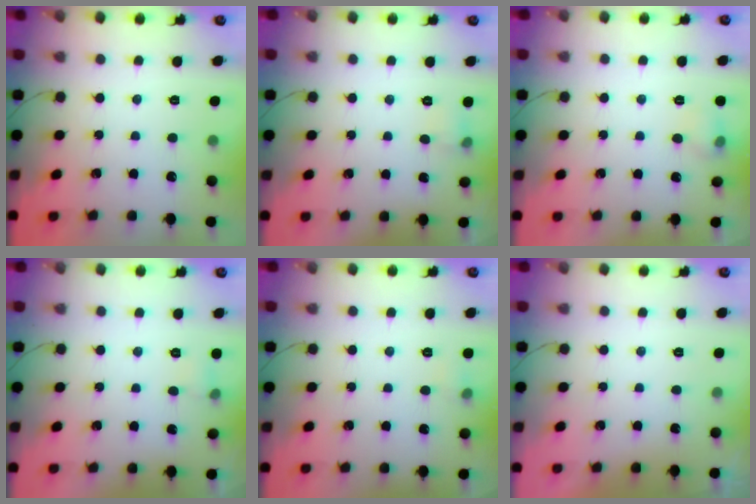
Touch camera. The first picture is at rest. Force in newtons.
{"total": 5.1, "press": 4.8, "slide": 1.7}
{"total": 5.9, "press": 5.6, "slide": 1.9}
{"total": 4.9, "press": 3.3, "slide": 3.6}
{"total": 4.0, "press": 3.8, "slide": 1.2}
{"total": 0.0}